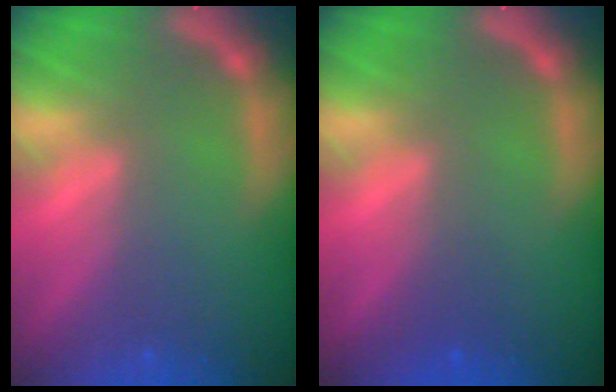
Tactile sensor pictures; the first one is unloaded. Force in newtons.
{"total": 1.0}